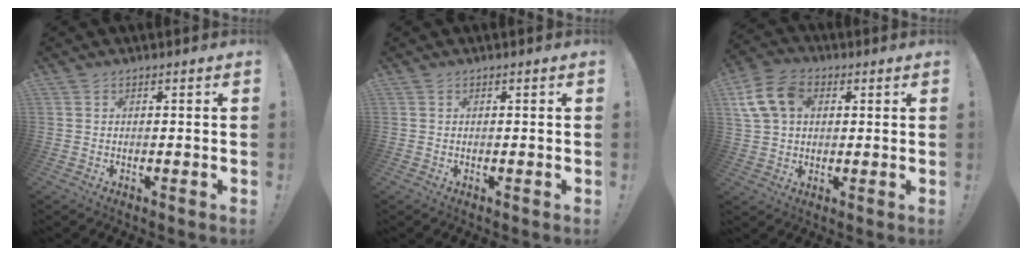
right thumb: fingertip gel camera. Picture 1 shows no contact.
{"total": 0.0}
{"total": 12.3, "force": [3.8, 8.9, 7.7], "torque": [-0.141, 0.001, 0.077]}